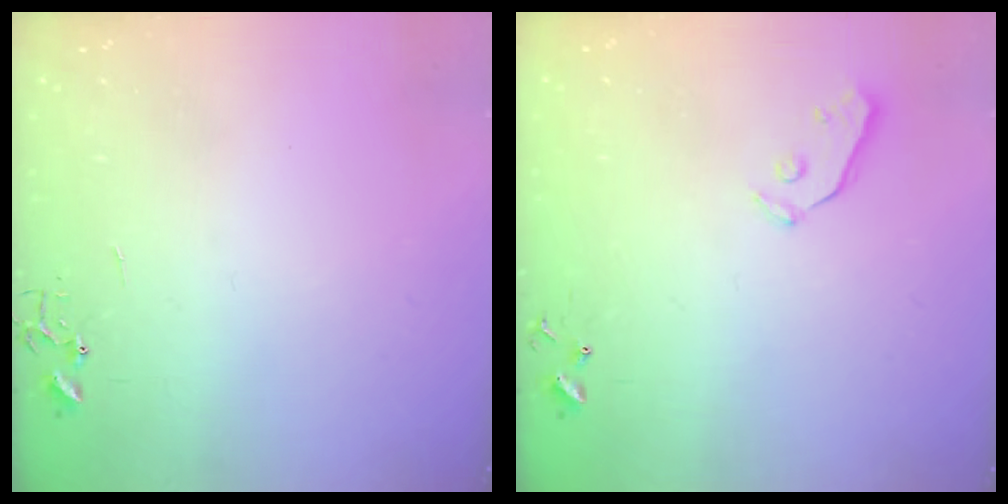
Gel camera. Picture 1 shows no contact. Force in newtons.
{"total": 3.8, "press": 3.8, "slide": 0.4}